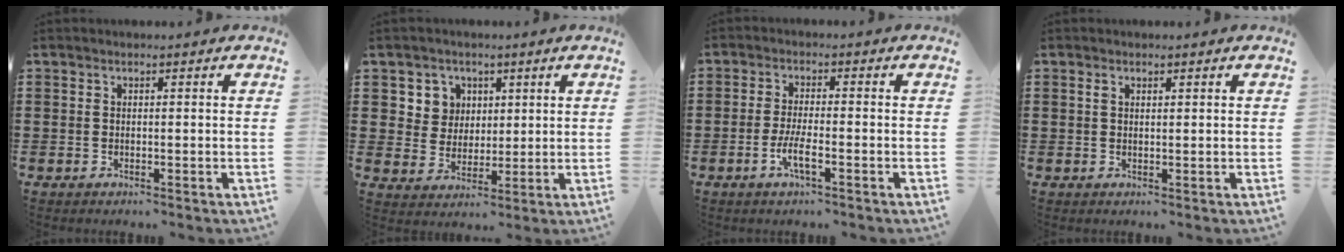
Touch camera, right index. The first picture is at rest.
{"total": 5.5, "force": [2.3, 4.9, 0.7], "torque": [-0.042, 0.015, 0.042]}
{"total": 4.0, "force": [-1.7, 0.7, 3.5], "torque": [-0.071, -0.003, -0.035]}
{"total": 1.0, "force": [0.6, 0.5, 0.6], "torque": [-0.013, 0.005, 0.011]}